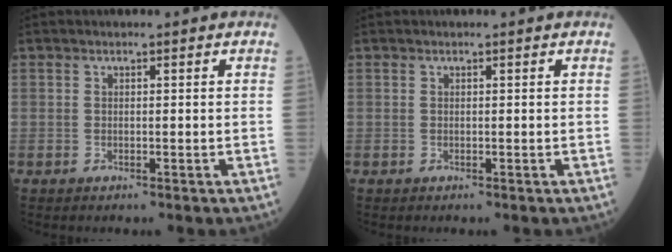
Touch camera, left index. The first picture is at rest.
{"total": 0.0}